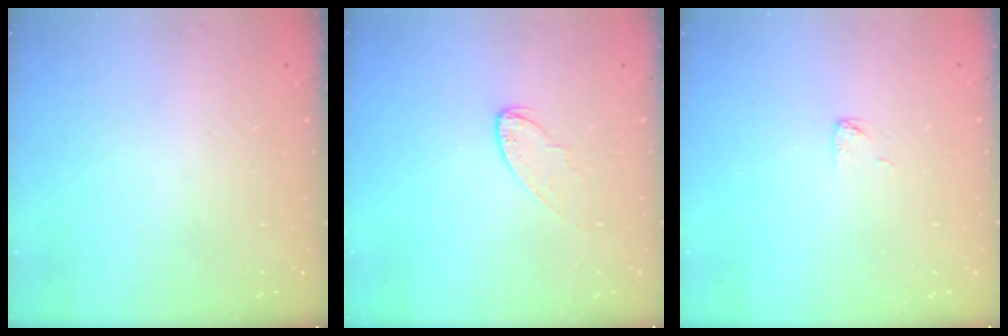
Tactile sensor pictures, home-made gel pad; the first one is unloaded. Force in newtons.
{"total": 4.9, "press": 4.9, "slide": 0.2}
{"total": 2.8, "press": 2.7, "slide": 0.2}